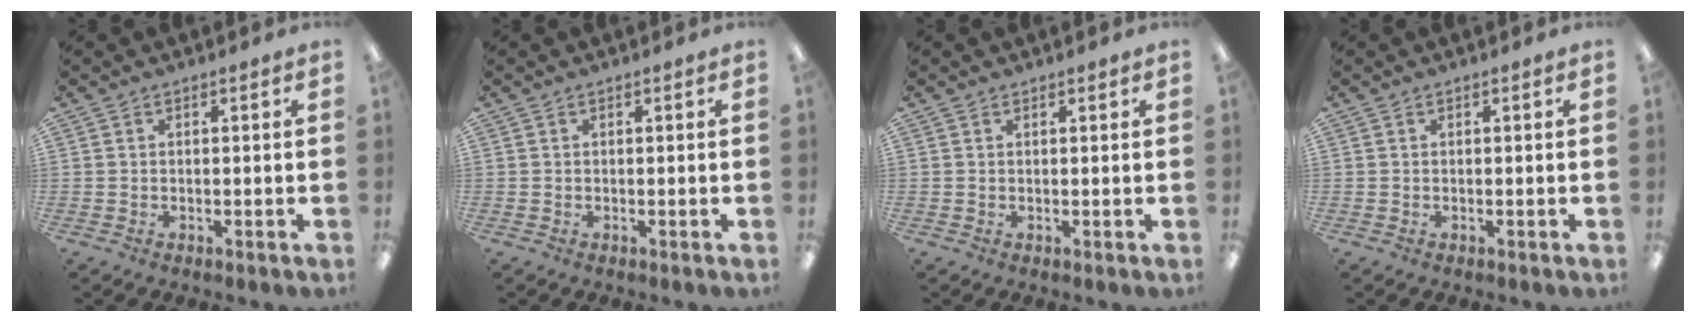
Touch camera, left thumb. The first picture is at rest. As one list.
[{"total": 0.0}, {"total": 0.6, "force": [0.6, 0.1, 0.2], "torque": [-0.004, 0.000, 0.010]}, {"total": 0.0}]